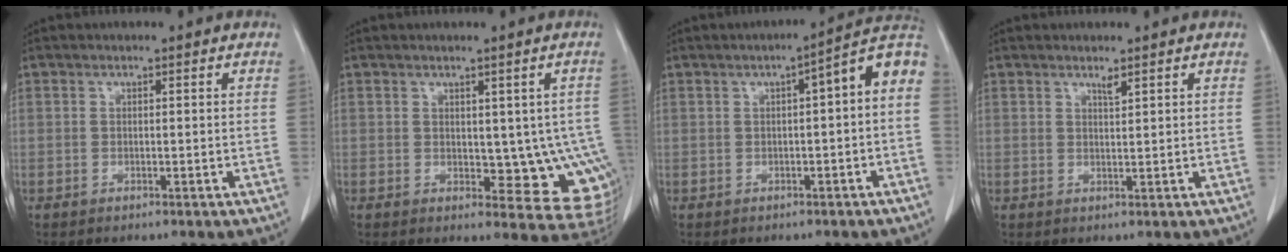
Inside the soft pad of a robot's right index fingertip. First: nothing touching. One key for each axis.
{"total": 8.9, "fx": 0.4, "fy": 4.7, "fz": 7.6, "tx": -0.065, "ty": -0.007, "tz": 0.014}
{"total": 7.2, "fx": 0.6, "fy": 1.1, "fz": 7.1, "tx": -0.092, "ty": 0.029, "tz": 0.000}
{"total": 1.1, "fx": 0.9, "fy": 0.0, "fz": 0.7, "tx": -0.013, "ty": -0.006, "tz": 0.017}